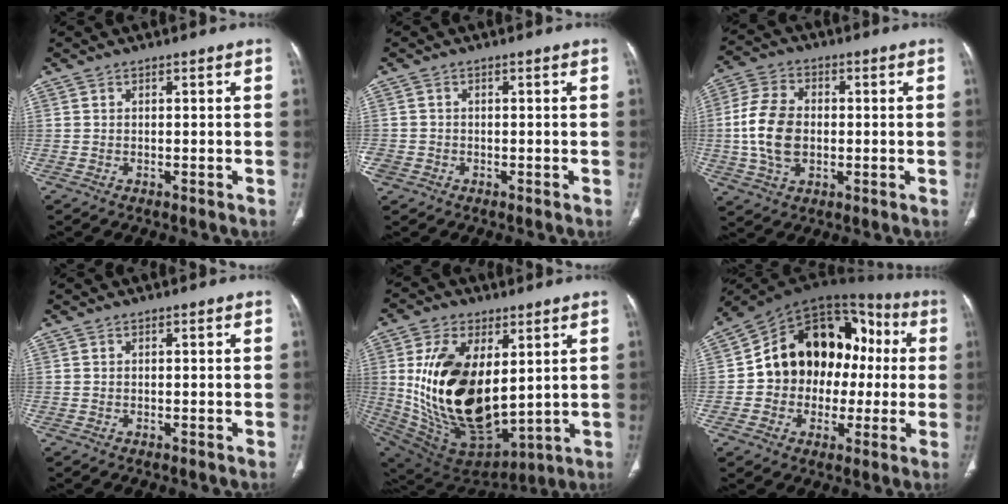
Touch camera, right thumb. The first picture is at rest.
{"total": 2.7, "force": [-1.0, 2.3, 0.9], "torque": [-0.020, 0.006, -0.016]}
{"total": 11.8, "force": [-0.5, 7.9, 8.7], "torque": [-0.167, 0.012, -0.011]}
{"total": 0.0}
{"total": 24.9, "force": [3.7, 14.0, 20.3], "torque": [-0.371, -0.040, 0.091]}
{"total": 20.8, "force": [0.3, 15.6, 13.7], "torque": [-0.164, 0.054, 0.005]}